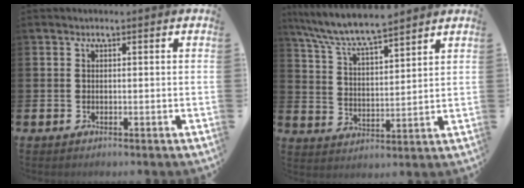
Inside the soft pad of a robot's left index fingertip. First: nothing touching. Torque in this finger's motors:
{"motor_torque": [0.34, -0.49, 1.05, 0.21]}